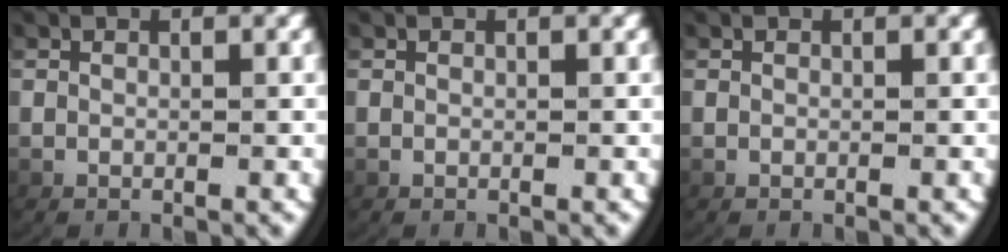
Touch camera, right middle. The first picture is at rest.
{"total": 0.0}
{"total": 0.0}